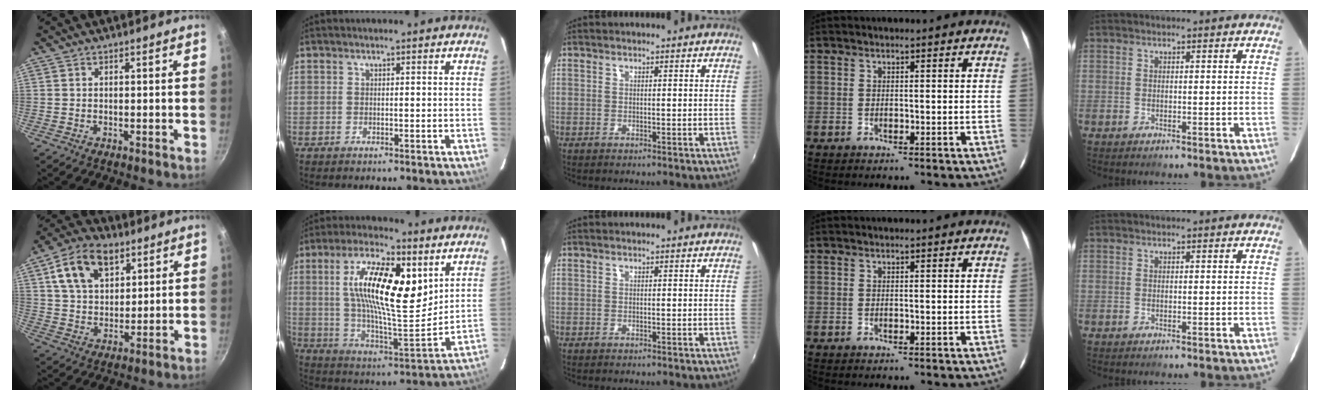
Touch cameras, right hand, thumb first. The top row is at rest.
{"thumb": {"total": 13.7, "force": [6.2, 8.7, 8.6], "torque": [-0.128, -0.010, 0.104]}, "index": {"total": 19.7, "force": [6.8, 6.5, 17.3], "torque": [-0.305, 0.006, 0.116]}}